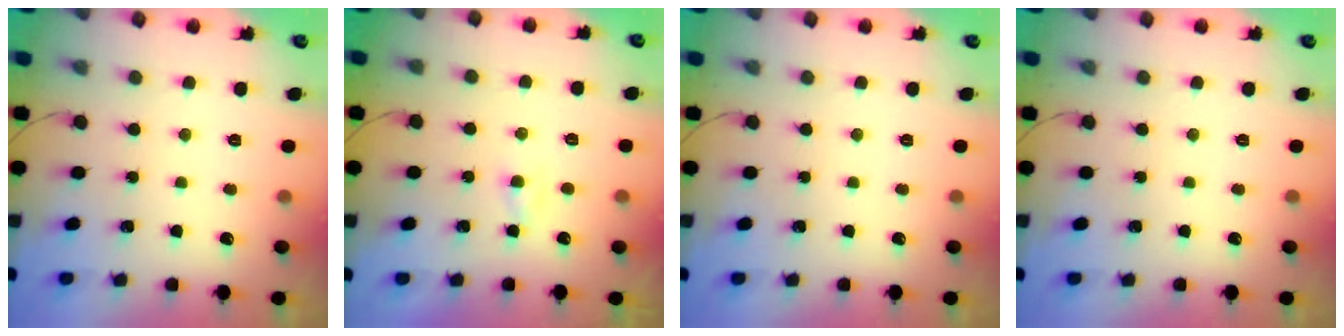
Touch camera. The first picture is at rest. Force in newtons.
{"total": 0.9, "press": 0.7, "slide": 0.6}
{"total": 0.0}
{"total": 0.0}